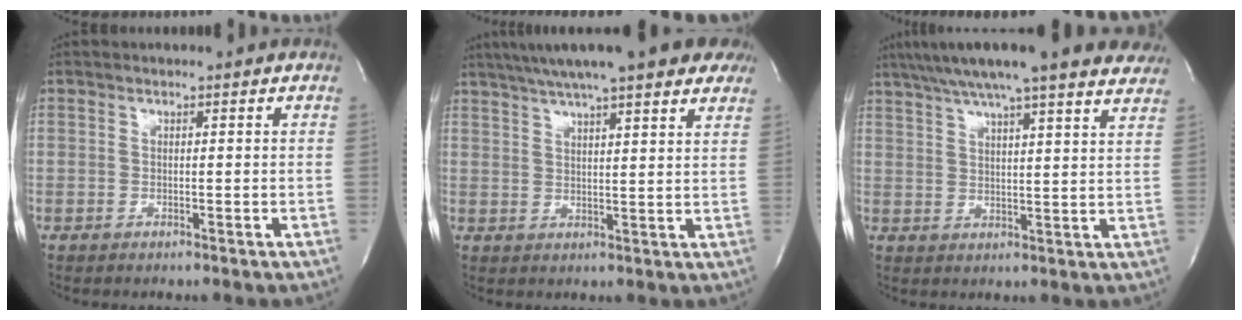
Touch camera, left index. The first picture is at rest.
{"total": 20.1, "force": [15.8, 3.2, 12.0], "torque": [-0.189, 0.049, 0.204]}
{"total": 23.0, "force": [19.3, 2.7, 12.3], "torque": [-0.197, 0.032, 0.251]}